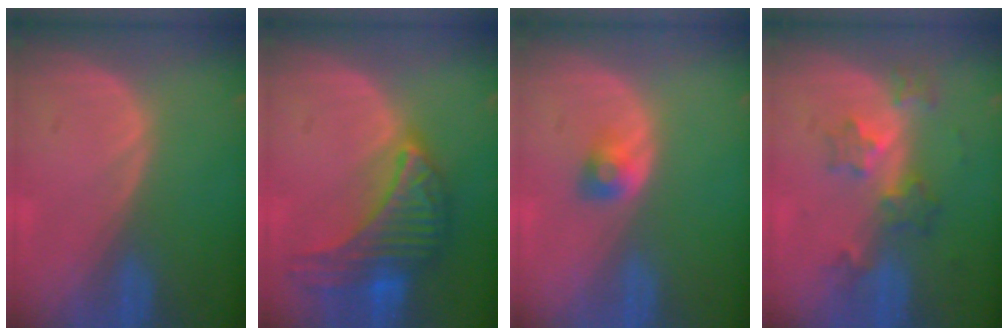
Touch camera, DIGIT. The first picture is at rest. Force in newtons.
{"total": 10.0, "press": 10.0, "slide": 0.5}
{"total": 2.3, "press": 2.2, "slide": 0.7}
{"total": 5.9, "press": 5.4, "slide": 2.4}